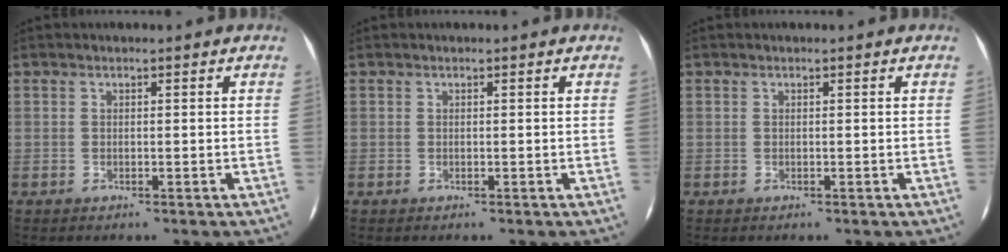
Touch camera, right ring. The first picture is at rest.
{"total": 0.0}
{"total": 0.0}